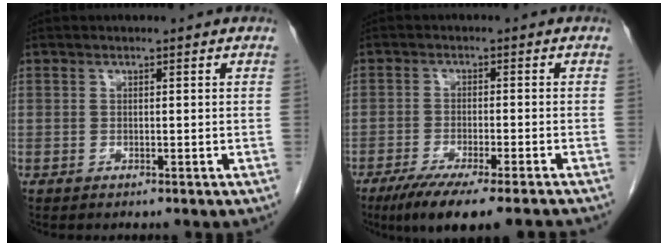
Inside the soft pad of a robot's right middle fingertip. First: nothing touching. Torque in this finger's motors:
{"motor_torque": [1.16, -0.98, 0.17, 0.09]}